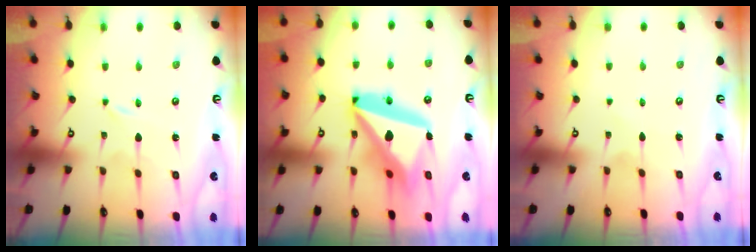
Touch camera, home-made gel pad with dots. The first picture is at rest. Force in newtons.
{"total": 23.1, "press": 22.9, "slide": 2.7}
{"total": 1.3, "press": 1.3, "slide": 0.1}